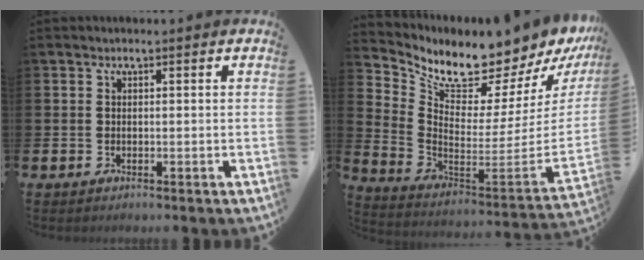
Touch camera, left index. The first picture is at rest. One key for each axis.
{"total": 8.4, "fx": 8.2, "fy": 1.6, "fz": 1.2, "tx": -0.054, "ty": -0.090, "tz": 0.130}